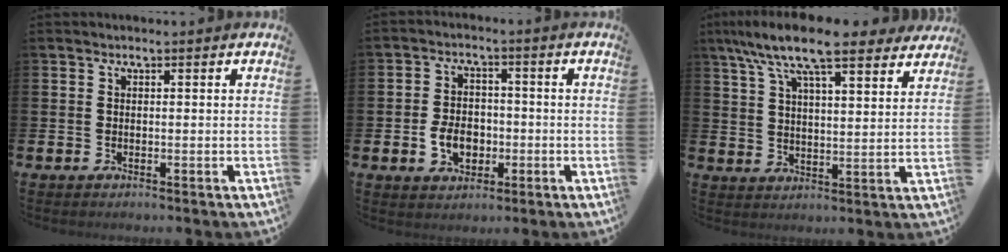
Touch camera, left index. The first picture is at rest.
{"total": 5.2, "force": [-1.4, 3.9, 3.1], "torque": [-0.044, 0.003, -0.030]}
{"total": 11.4, "force": [9.6, 2.6, 5.4], "torque": [-0.115, -0.044, 0.168]}